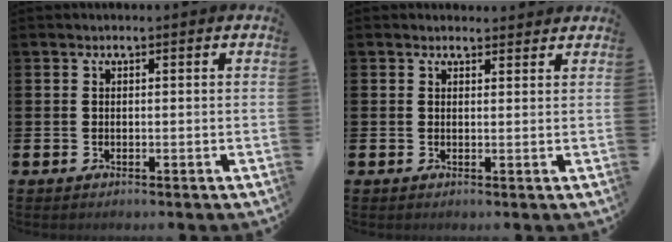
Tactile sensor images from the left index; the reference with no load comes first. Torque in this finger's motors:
{"motor_torque": [1.02, -1.12, 0.23, 0.01]}